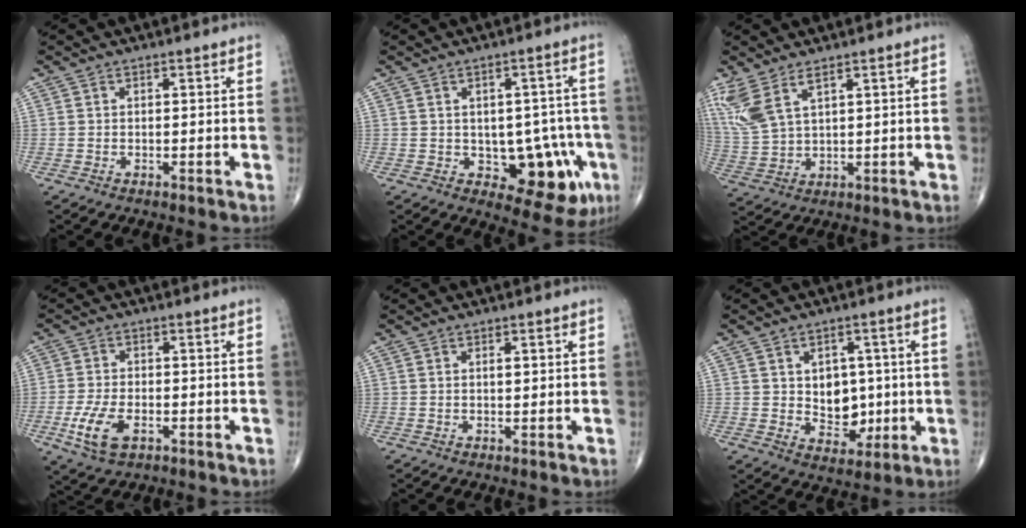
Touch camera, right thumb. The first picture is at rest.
{"total": 11.8, "force": [-2.9, 6.7, 9.2], "torque": [-0.066, 0.010, -0.023]}
{"total": 8.5, "force": [5.1, 3.0, 6.1], "torque": [-0.151, -0.015, 0.120]}
{"total": 7.3, "force": [-2.7, 3.8, 5.6], "torque": [-0.120, 0.004, -0.045]}
{"total": 1.0, "force": [0.3, 0.4, 0.9], "torque": [-0.013, 0.002, 0.002]}
{"total": 8.5, "force": [0.4, 6.5, 5.4], "torque": [-0.033, -0.006, 0.017]}